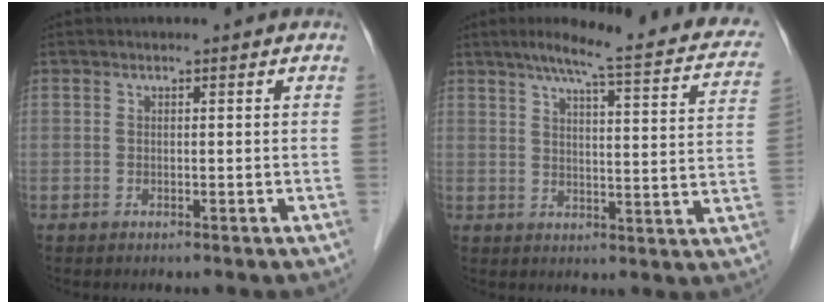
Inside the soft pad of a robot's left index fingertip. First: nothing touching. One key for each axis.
{"total": 20.0, "fx": 15.9, "fy": 2.7, "fz": 11.8, "tx": -0.154, "ty": 0.007, "tz": 0.183}